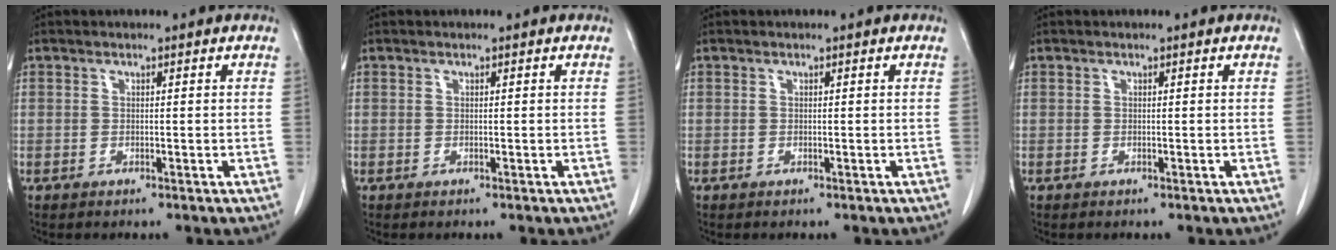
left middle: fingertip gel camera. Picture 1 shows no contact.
{"total": 0.0}
{"total": 0.0}
{"total": 0.0}